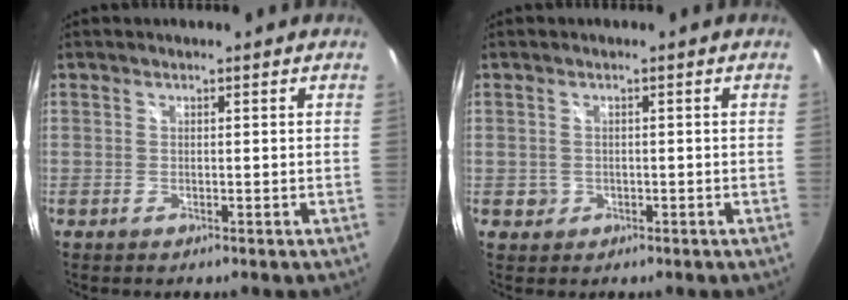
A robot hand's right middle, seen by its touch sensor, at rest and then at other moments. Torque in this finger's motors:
{"motor_torque": [0.21, -0.32, 0.03, 0.01]}